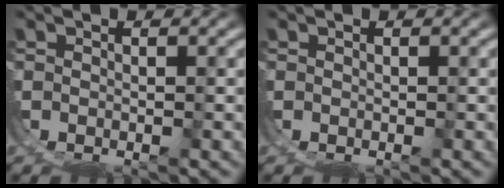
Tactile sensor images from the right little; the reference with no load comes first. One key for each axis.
{"total": 0.0}